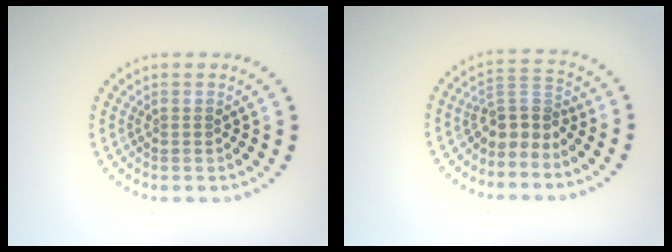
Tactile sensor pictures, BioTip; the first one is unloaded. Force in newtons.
{"total": 3.0, "press": 2.1, "slide": 2.1}